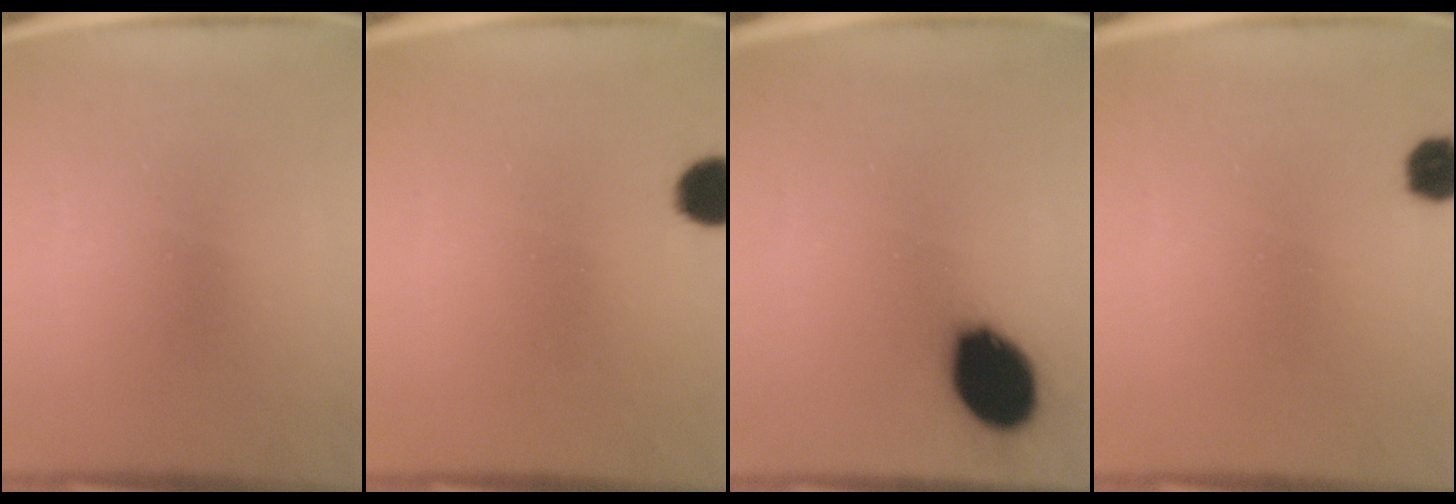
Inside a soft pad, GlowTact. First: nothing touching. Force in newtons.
{"total": 5.5}
{"total": 14.7}
{"total": 4.0}